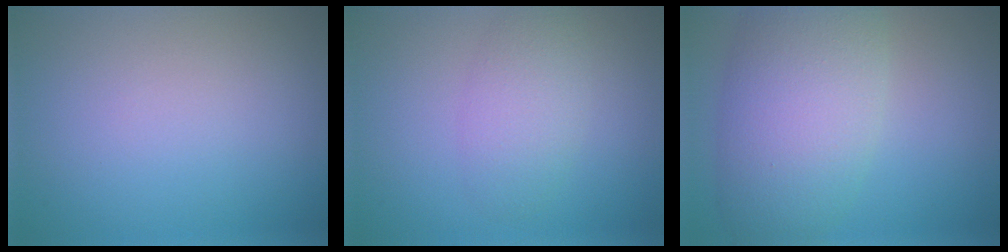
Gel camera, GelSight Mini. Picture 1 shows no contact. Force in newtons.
{"total": 3.0, "press": 3.0, "slide": 0.2}
{"total": 8.4, "press": 8.4, "slide": 0.3}